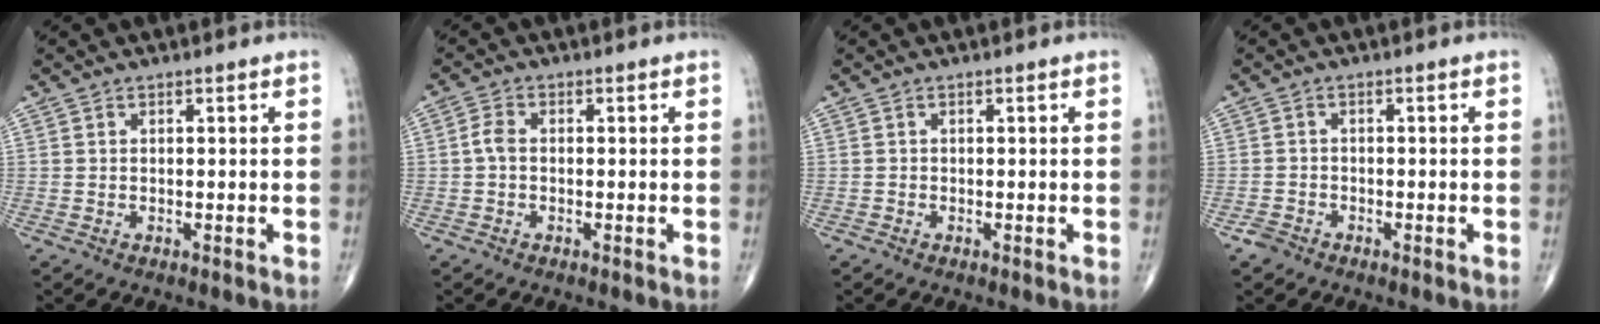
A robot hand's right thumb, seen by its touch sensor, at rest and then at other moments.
{"total": 2.4, "force": [-0.2, 1.5, 1.8], "torque": [-0.036, 0.005, -0.009]}
{"total": 0.0}
{"total": 1.7, "force": [-1.3, 1.1, 0.3], "torque": [-0.006, 0.005, -0.026]}